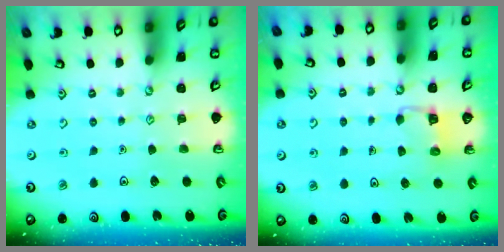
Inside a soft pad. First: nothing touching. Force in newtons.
{"total": 3.3, "press": 3.3, "slide": 0.3}